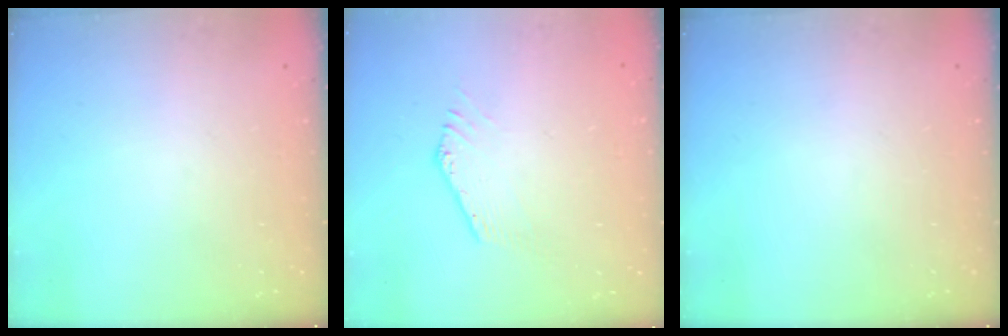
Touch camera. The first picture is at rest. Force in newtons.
{"total": 1.3, "press": 1.2, "slide": 0.3}
{"total": 0.0}